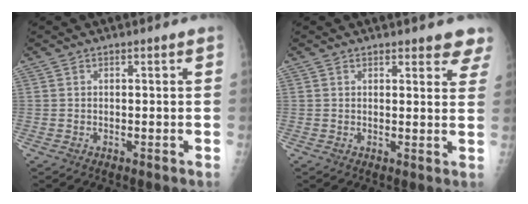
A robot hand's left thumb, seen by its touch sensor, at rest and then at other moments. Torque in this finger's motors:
{"motor_torque": [0.89, 0.48, -0.01, -0.08, 0.00]}